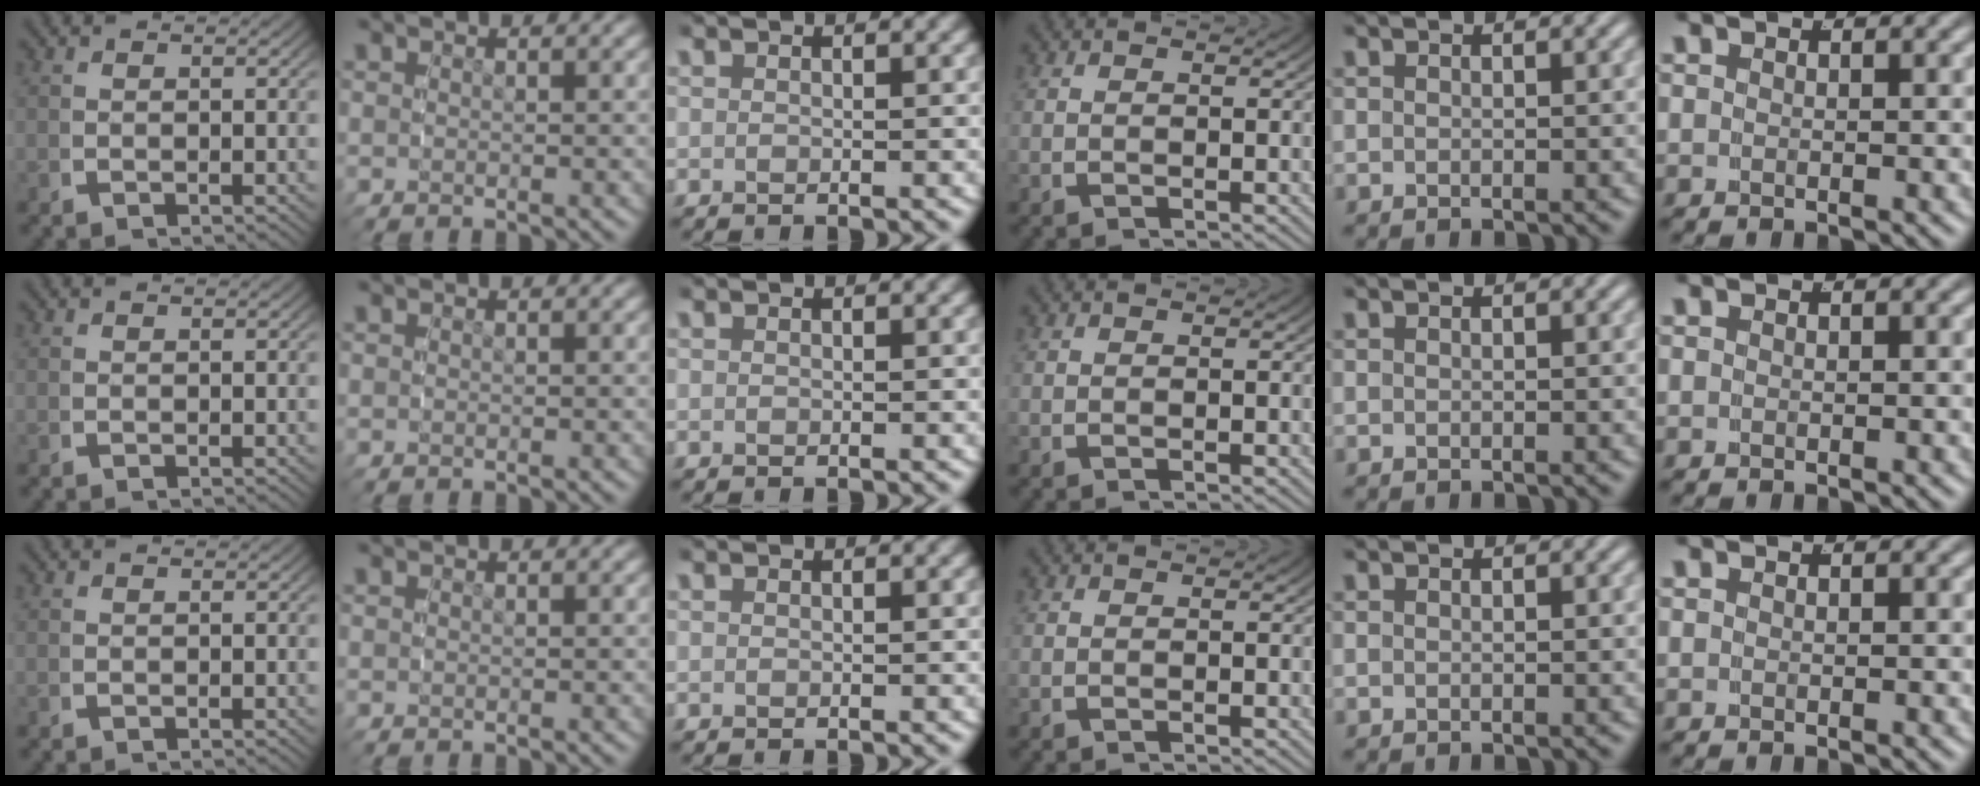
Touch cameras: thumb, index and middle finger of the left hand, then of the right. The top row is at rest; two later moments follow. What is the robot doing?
{"motion": "reach", "object": "jewelry box"}